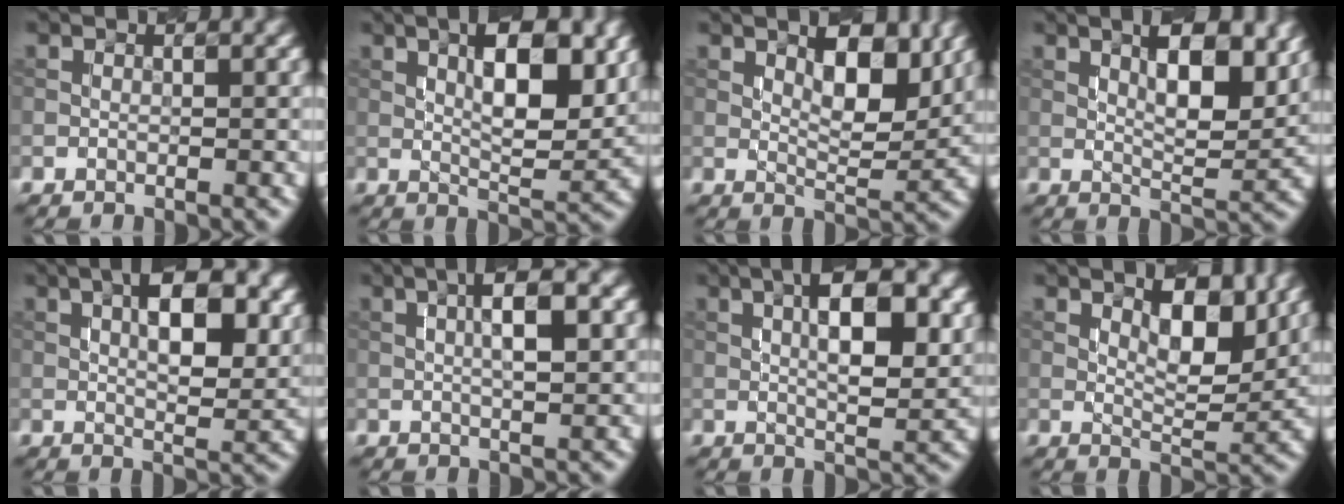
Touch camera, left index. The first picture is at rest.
{"total": 7.5, "force": [2.2, 2.6, 6.7], "torque": [-0.094, 0.004, 0.037]}
{"total": 5.6, "force": [2.4, 2.2, 4.5], "torque": [-0.066, -0.003, 0.038]}
{"total": 6.9, "force": [2.7, 2.3, 5.9], "torque": [-0.082, 0.001, 0.046]}
{"total": 7.9, "force": [2.4, 3.2, 6.8], "torque": [-0.089, 0.014, 0.032]}
{"total": 4.5, "force": [1.1, 1.0, 4.3], "torque": [-0.073, 0.009, 0.018]}
{"total": 7.6, "force": [1.9, 2.7, 6.9], "torque": [-0.096, 0.010, 0.028]}
{"total": 5.0, "force": [2.3, 1.9, 4.1], "torque": [-0.064, -0.005, 0.036]}